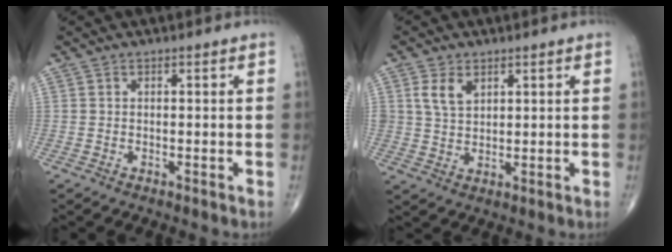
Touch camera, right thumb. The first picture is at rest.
{"total": 4.8, "force": [2.2, 3.1, 2.9], "torque": [-0.045, -0.009, 0.047]}